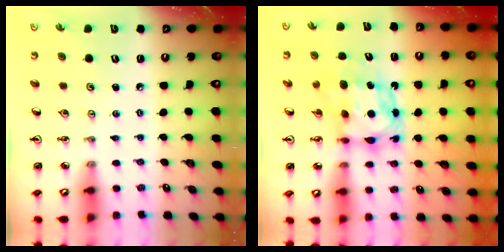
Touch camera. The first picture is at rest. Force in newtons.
{"total": 7.5, "press": 7.5, "slide": 0.8}